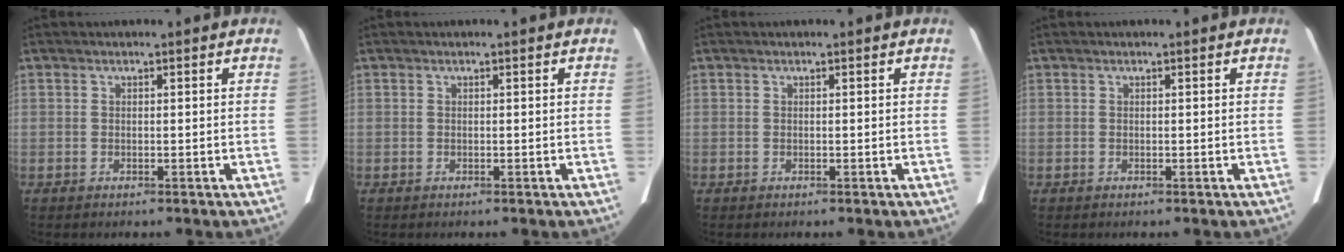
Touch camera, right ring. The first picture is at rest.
{"total": 0.0}
{"total": 0.0}
{"total": 0.0}